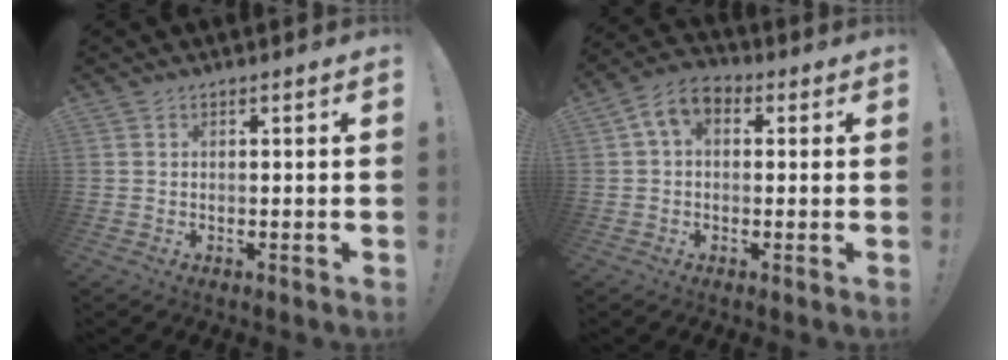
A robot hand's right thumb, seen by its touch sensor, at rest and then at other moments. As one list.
[{"total": 7.2, "force": [1.7, 4.6, 5.2], "torque": [-0.094, 0.007, 0.039]}]